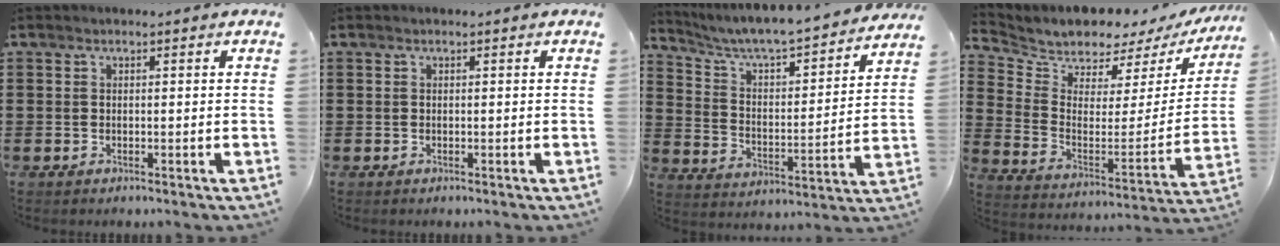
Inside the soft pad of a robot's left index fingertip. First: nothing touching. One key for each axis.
{"total": 0.0}
{"total": 5.1, "fx": 4.7, "fy": 0.0, "fz": 1.9, "tx": -0.059, "ty": -0.045, "tz": 0.072}
{"total": 4.9, "fx": 4.7, "fy": 1.4, "fz": 0.1, "tx": -0.038, "ty": -0.046, "tz": 0.079}